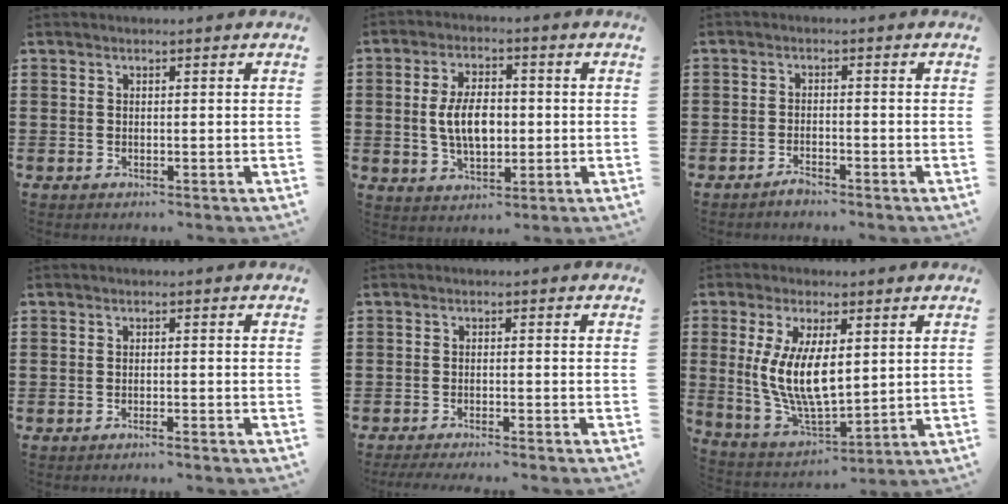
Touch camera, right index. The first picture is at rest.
{"total": 7.1, "force": [-0.1, 3.9, 6.0], "torque": [-0.112, 0.000, -0.009]}
{"total": 1.8, "force": [-1.6, 0.1, 0.7], "torque": [-0.018, -0.002, -0.030]}
{"total": 1.2, "force": [-1.0, -0.2, 0.5], "torque": [-0.010, -0.002, -0.019]}
{"total": 2.0, "force": [-1.9, -0.5, 0.6], "torque": [-0.008, -0.002, -0.037]}
{"total": 10.3, "force": [1.3, 4.5, 9.2], "torque": [-0.194, -0.001, 0.024]}